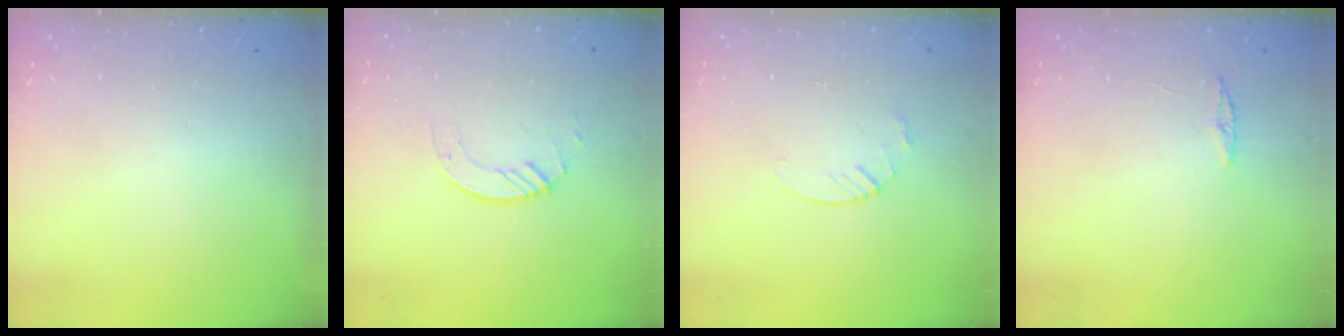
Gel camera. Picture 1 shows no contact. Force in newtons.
{"total": 3.3, "press": 3.3, "slide": 0.1}
{"total": 3.0, "press": 2.9, "slide": 0.3}
{"total": 3.0, "press": 2.9, "slide": 0.3}